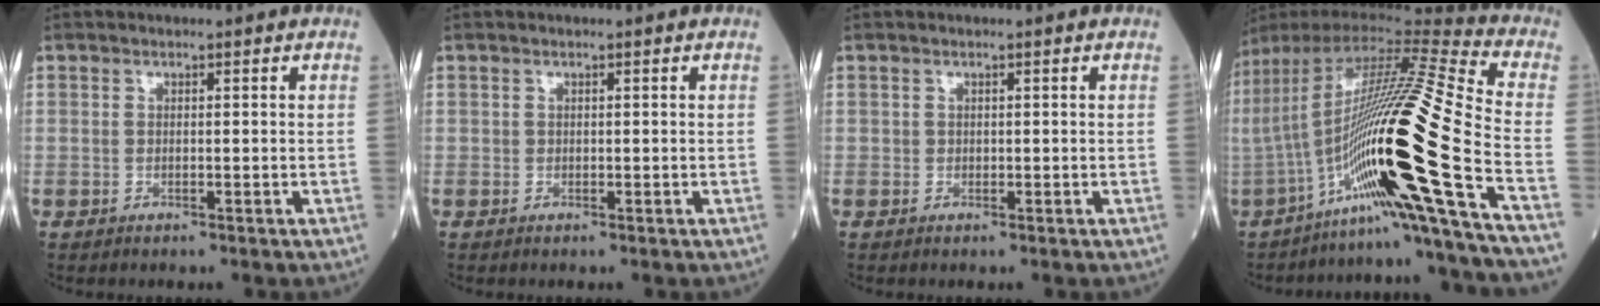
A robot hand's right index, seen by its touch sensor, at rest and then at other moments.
{"total": 0.0}
{"total": 0.0}
{"total": 26.6, "force": [-8.7, -1.3, 25.1], "torque": [-0.457, -0.019, -0.163]}